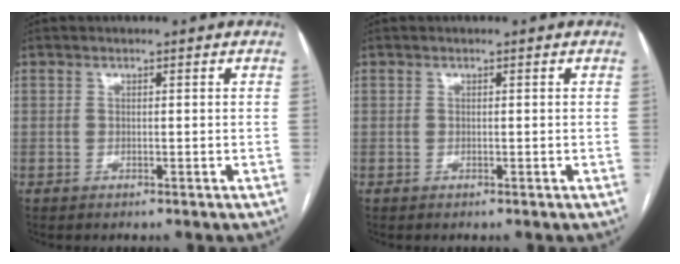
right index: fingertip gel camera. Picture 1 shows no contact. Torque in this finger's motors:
{"motor_torque": [0.00, 0.00, 0.00, 0.01]}